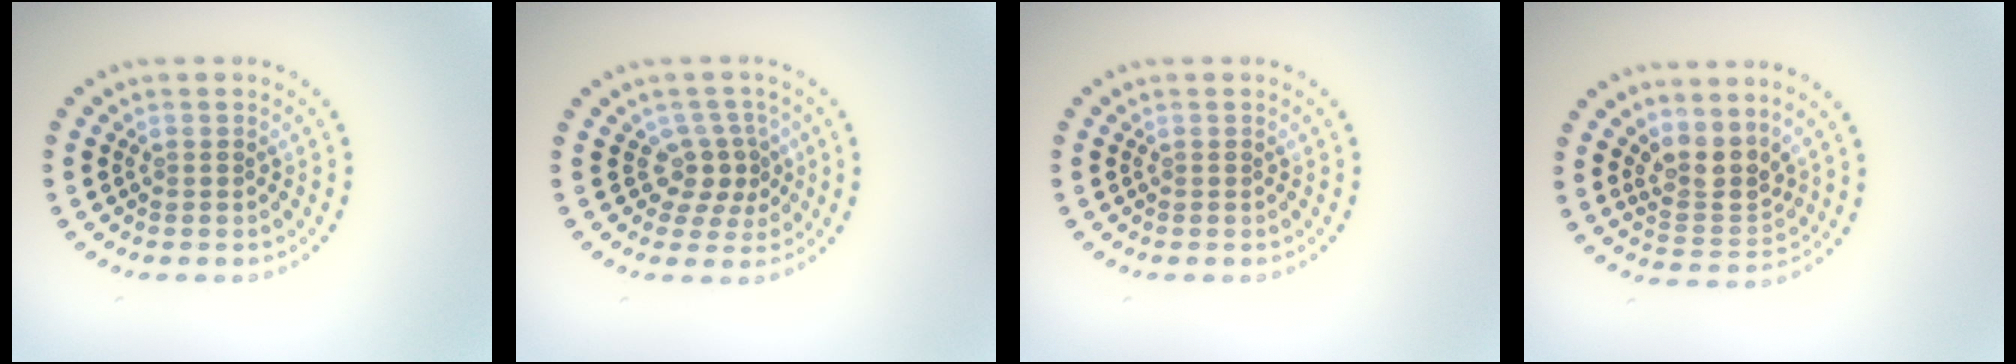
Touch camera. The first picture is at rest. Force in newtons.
{"total": 2.8, "press": 2.1, "slide": 1.8}
{"total": 0.0}
{"total": 3.3, "press": 2.6, "slide": 2.0}